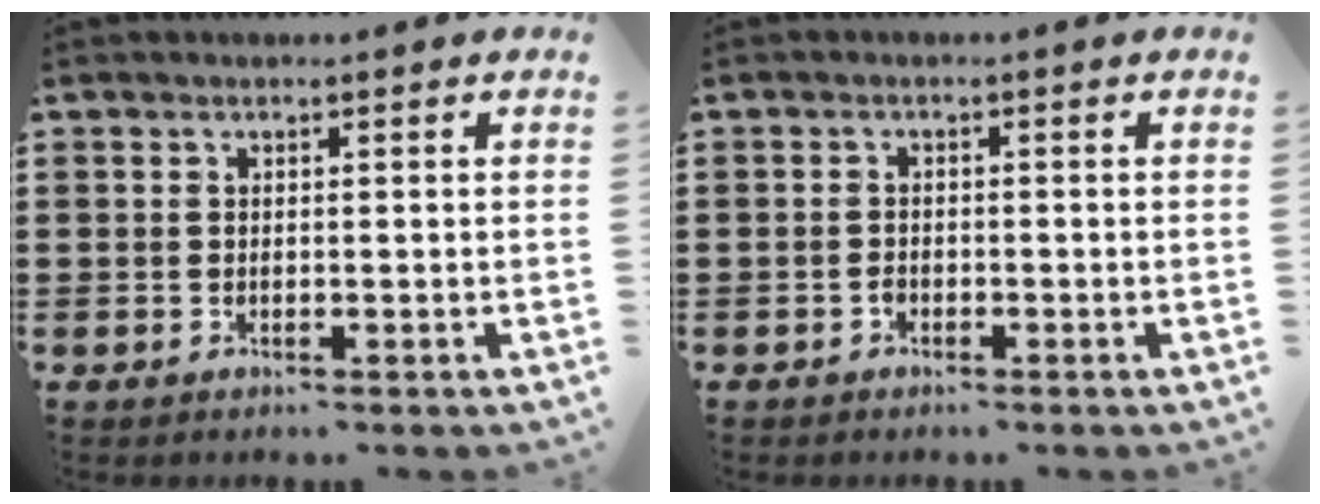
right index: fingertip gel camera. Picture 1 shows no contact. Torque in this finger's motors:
{"motor_torque": [0.05, -0.03, -0.01, 0.01]}